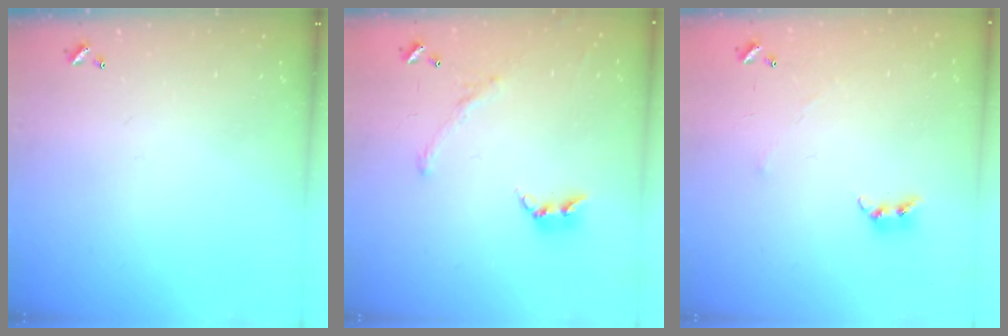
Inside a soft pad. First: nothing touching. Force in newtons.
{"total": 1.5, "press": 1.0, "slide": 1.2}
{"total": 4.8, "press": 4.8, "slide": 0.8}